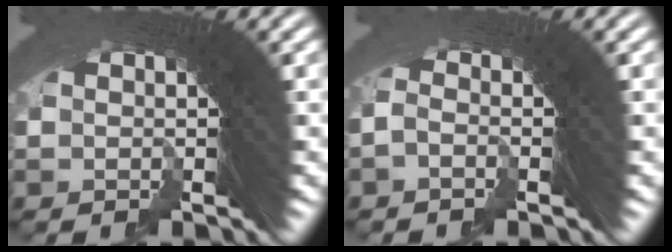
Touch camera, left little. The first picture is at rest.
{"total": 1.0, "force": [-1.0, -0.1, 0.0], "torque": [-0.008, 0.009, -0.024]}